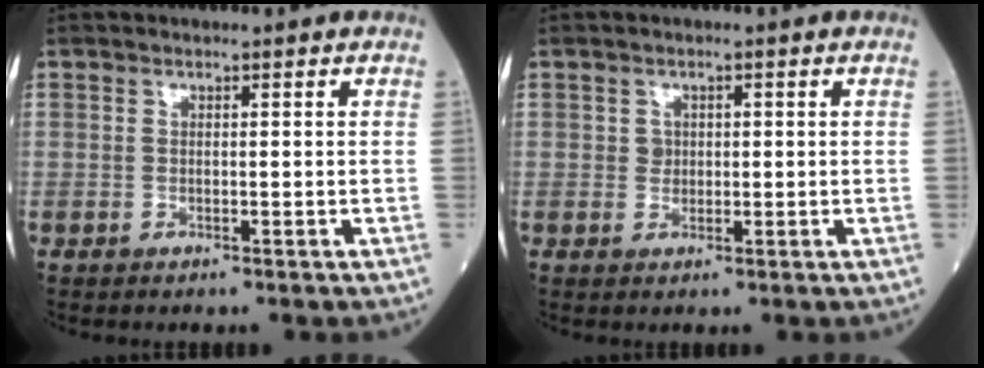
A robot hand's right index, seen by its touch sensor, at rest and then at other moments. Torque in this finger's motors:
{"motor_torque": [-0.11, 0.06, -0.02, 0.01]}